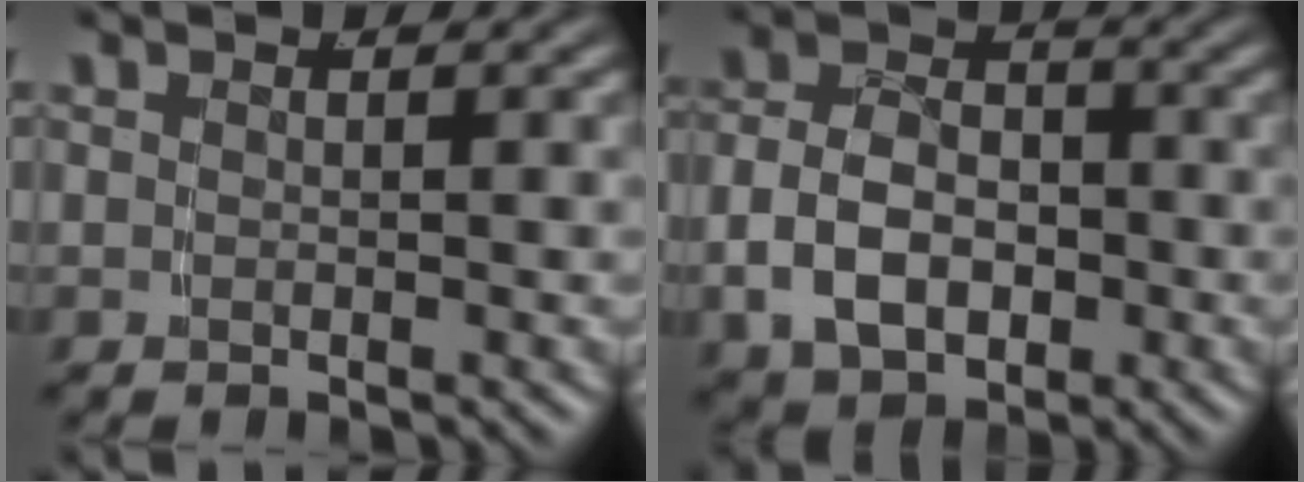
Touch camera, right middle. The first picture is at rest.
{"total": 7.3, "force": [-1.4, 5.6, 4.5], "torque": [-0.082, -0.010, -0.021]}